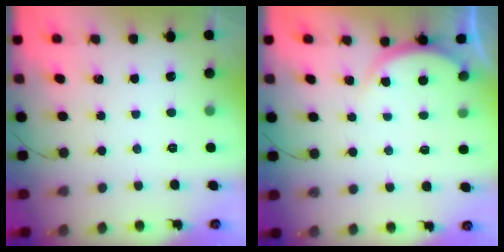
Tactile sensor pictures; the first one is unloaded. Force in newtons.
{"total": 3.6, "press": 3.5, "slide": 0.5}